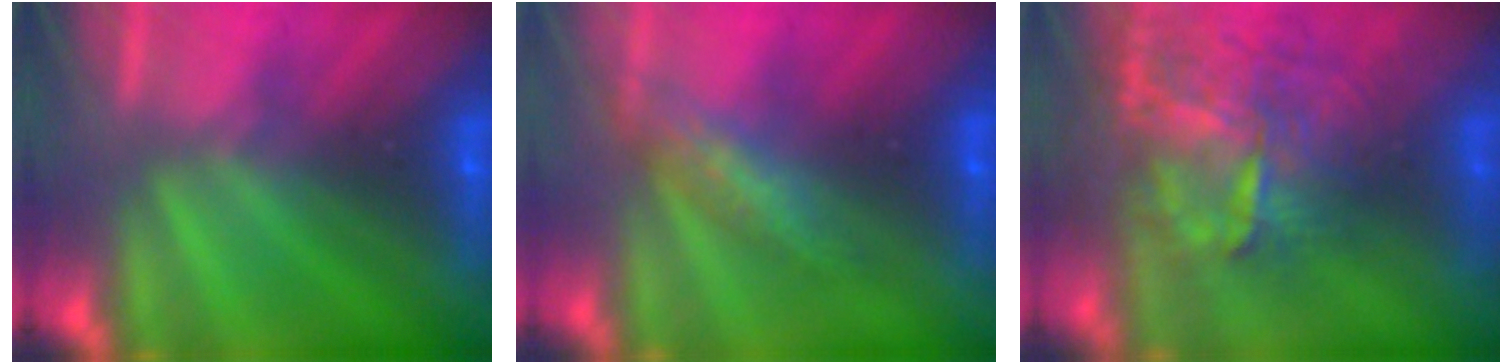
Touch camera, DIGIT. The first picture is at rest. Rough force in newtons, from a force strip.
{"total": 2.5}
{"total": 8.7}